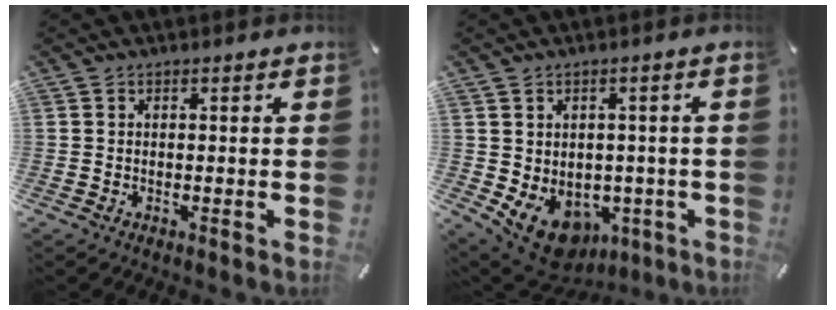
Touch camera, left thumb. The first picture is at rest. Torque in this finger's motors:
{"motor_torque": [1.00, 1.52, 0.25, 0.35, 0.19]}